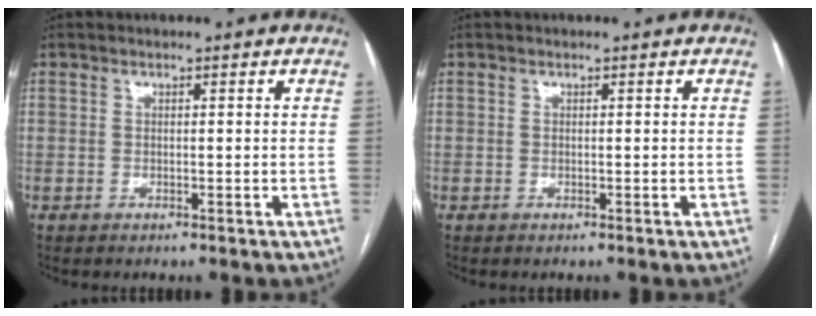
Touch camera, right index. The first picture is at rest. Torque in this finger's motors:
{"motor_torque": [0.00, 0.00, 0.00, 0.00]}